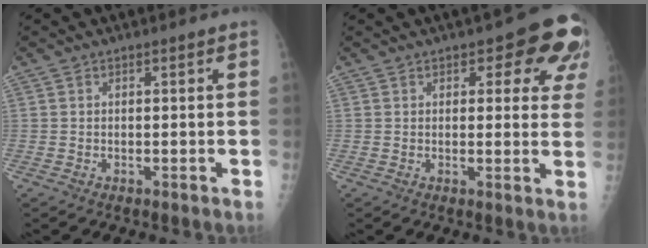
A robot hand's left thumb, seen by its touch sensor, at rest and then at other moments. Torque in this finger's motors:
{"motor_torque": [0.15, 0.29, 0.15, 0.00, 0.09]}